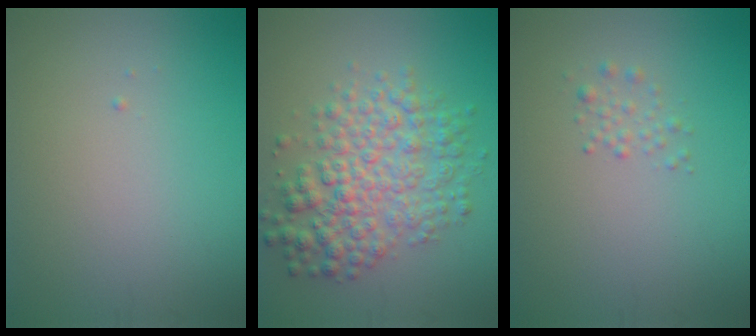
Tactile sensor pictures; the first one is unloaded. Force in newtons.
{"total": 6.1, "press": 6.1, "slide": 0.1}
{"total": 1.5, "press": 1.5, "slide": 0.0}